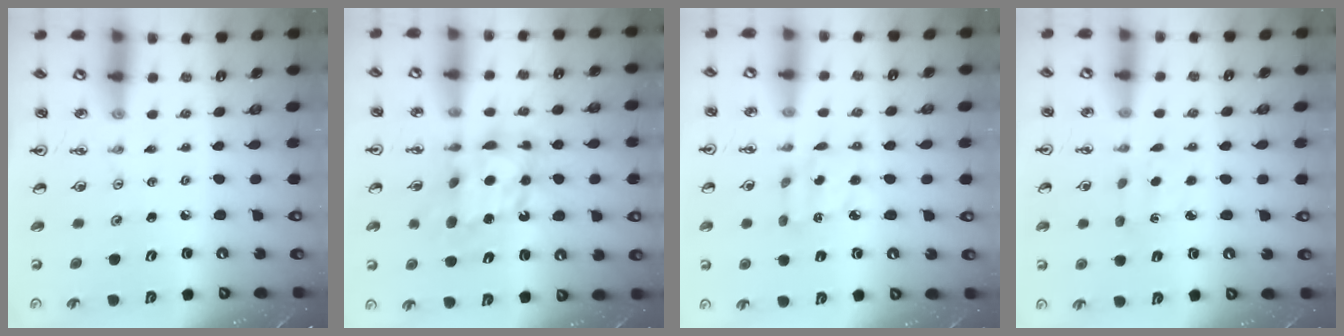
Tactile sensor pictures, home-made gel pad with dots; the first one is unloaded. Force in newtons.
{"total": 11.4, "press": 11.4, "slide": 1.1}
{"total": 5.0, "press": 4.9, "slide": 0.1}
{"total": 1.8, "press": 1.7, "slide": 0.5}